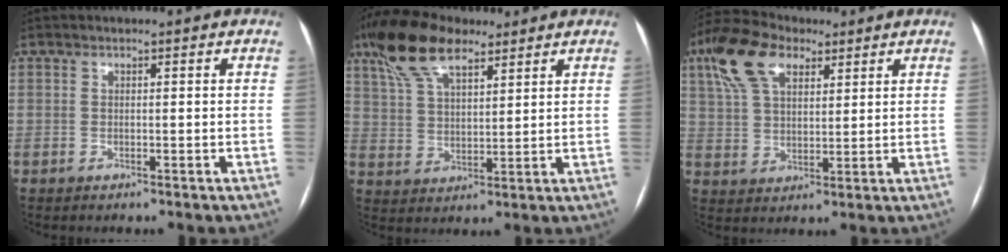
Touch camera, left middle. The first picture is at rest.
{"total": 11.7, "force": [7.9, 4.4, 7.3], "torque": [-0.152, 0.030, 0.151]}
{"total": 11.3, "force": [6.2, 5.9, 7.5], "torque": [-0.169, 0.036, 0.117]}